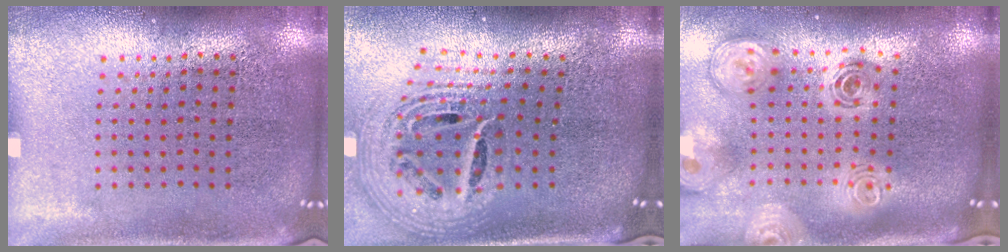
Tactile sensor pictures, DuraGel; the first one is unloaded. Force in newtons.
{"total": 2.6, "press": 1.8, "slide": 1.9}
{"total": 3.0, "press": 2.0, "slide": 2.1}